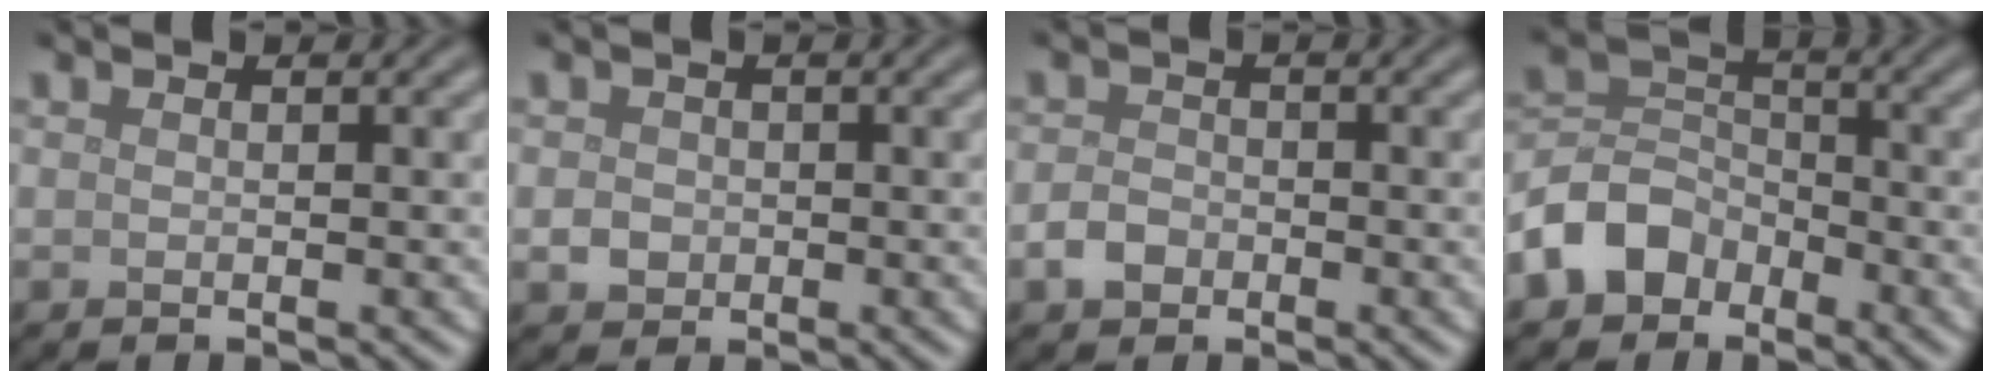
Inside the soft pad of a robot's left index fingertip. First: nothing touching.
{"total": 1.4, "force": [-0.2, 1.3, 0.5], "torque": [-0.004, -0.003, -0.007]}
{"total": 1.9, "force": [-0.9, 1.4, 0.8], "torque": [-0.014, 0.002, -0.023]}
{"total": 5.0, "force": [-3.0, 3.6, 1.7], "torque": [-0.031, 0.004, -0.071]}